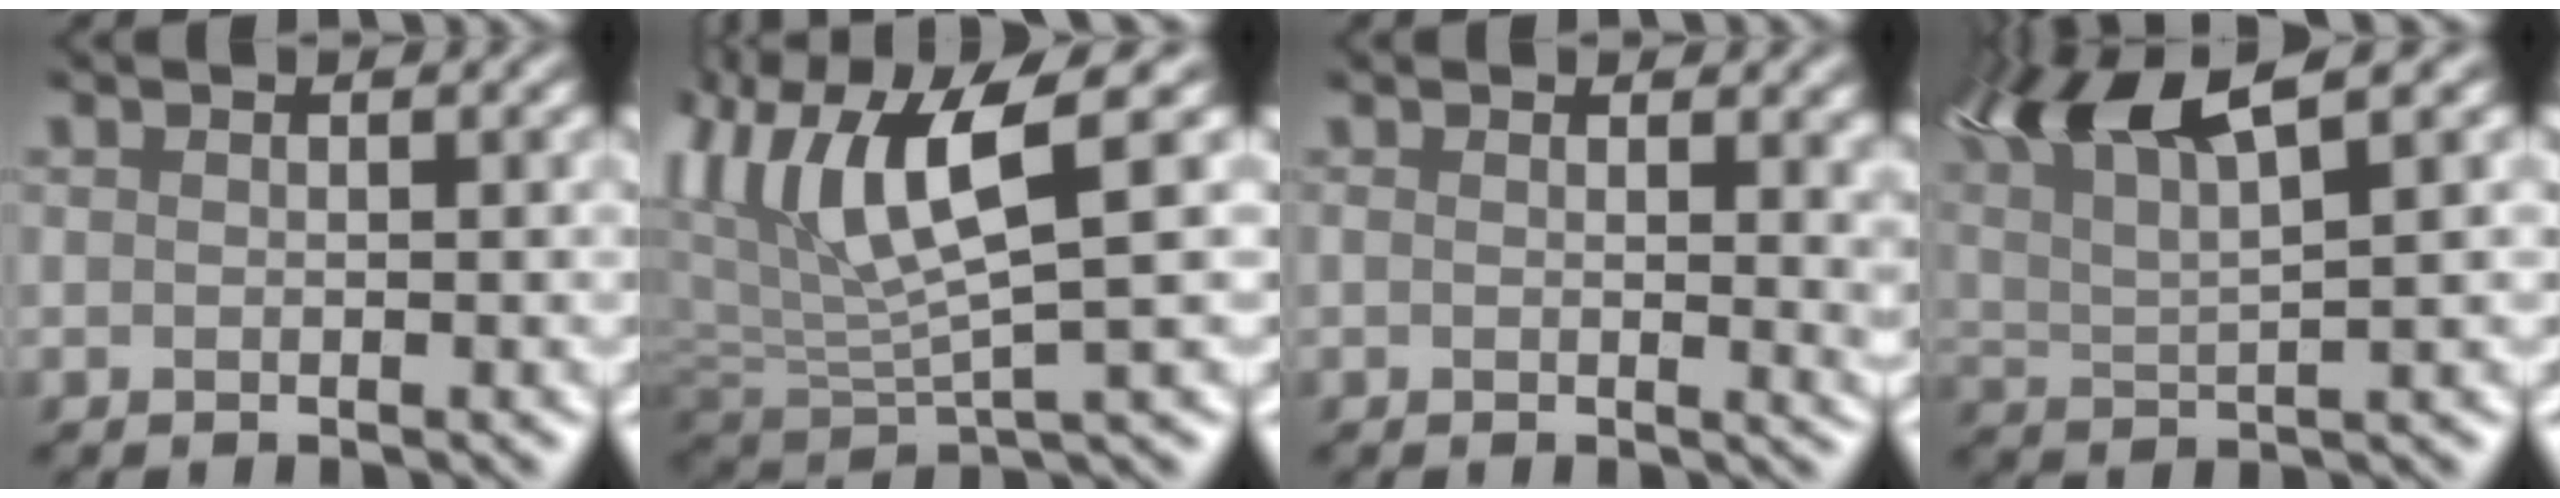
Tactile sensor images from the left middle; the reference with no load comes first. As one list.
[{"total": 6.6, "force": [3.1, 1.7, 5.6], "torque": [-0.140, 0.004, 0.075]}, {"total": 3.5, "force": [0.9, 1.2, 3.2], "torque": [-0.019, 0.022, 0.004]}, {"total": 8.3, "force": [5.6, 1.3, 6.0], "torque": [-0.131, 0.022, 0.119]}]